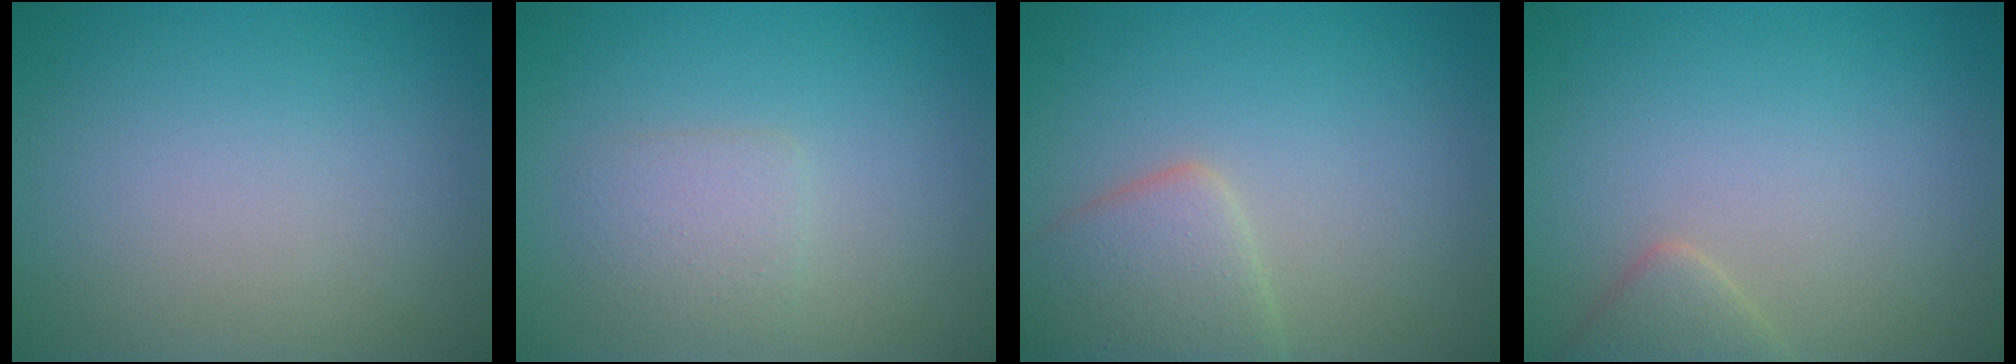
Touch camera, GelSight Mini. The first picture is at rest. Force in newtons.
{"total": 1.9, "press": 1.9, "slide": 0.0}
{"total": 3.7, "press": 3.7, "slide": 0.2}
{"total": 1.8, "press": 1.8, "slide": 0.2}